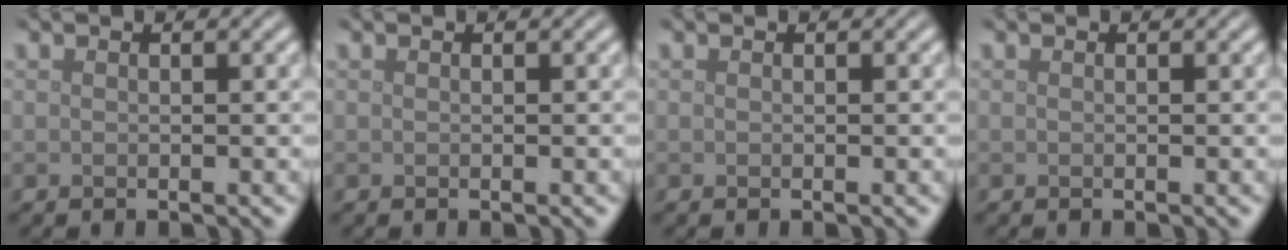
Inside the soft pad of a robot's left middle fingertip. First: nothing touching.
{"total": 0.0}
{"total": 0.0}
{"total": 0.0}